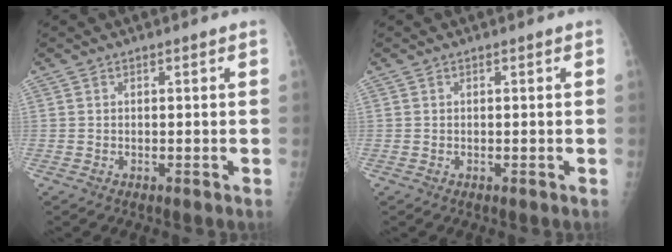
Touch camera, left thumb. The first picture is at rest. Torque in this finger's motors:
{"motor_torque": [0.02, 0.03, -0.06, -0.05, 0.00]}